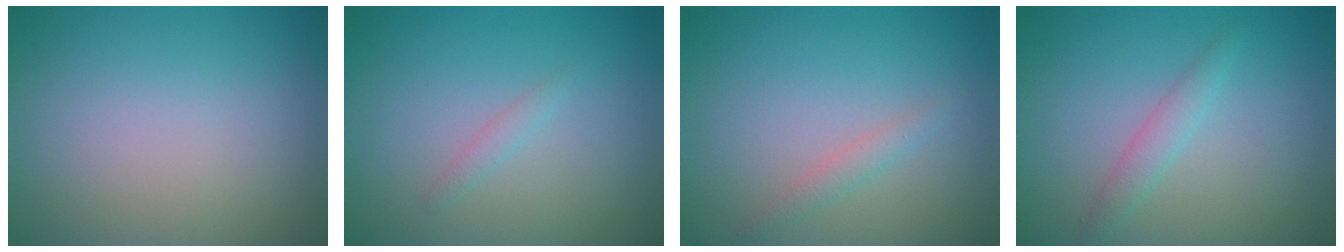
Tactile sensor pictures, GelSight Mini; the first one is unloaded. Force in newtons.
{"total": 0.8, "press": 0.8, "slide": 0.1}
{"total": 1.2, "press": 1.2, "slide": 0.0}
{"total": 1.7, "press": 1.7, "slide": 0.1}